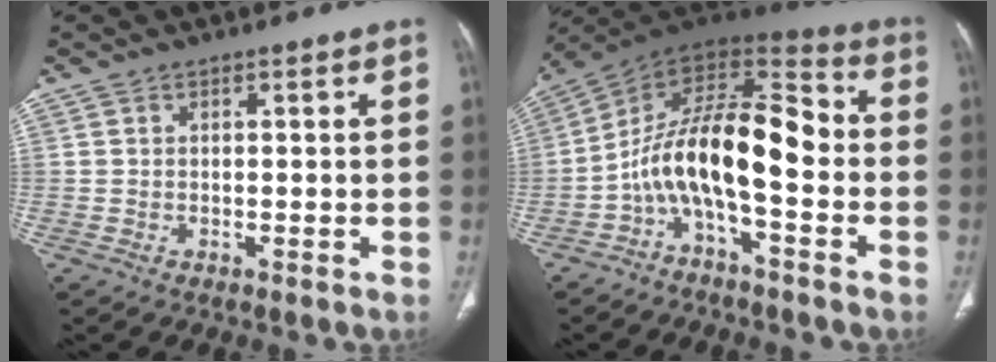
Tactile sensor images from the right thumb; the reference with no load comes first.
{"total": 16.0, "force": [-3.7, 6.6, 14.1], "torque": [-0.224, 0.089, -0.074]}